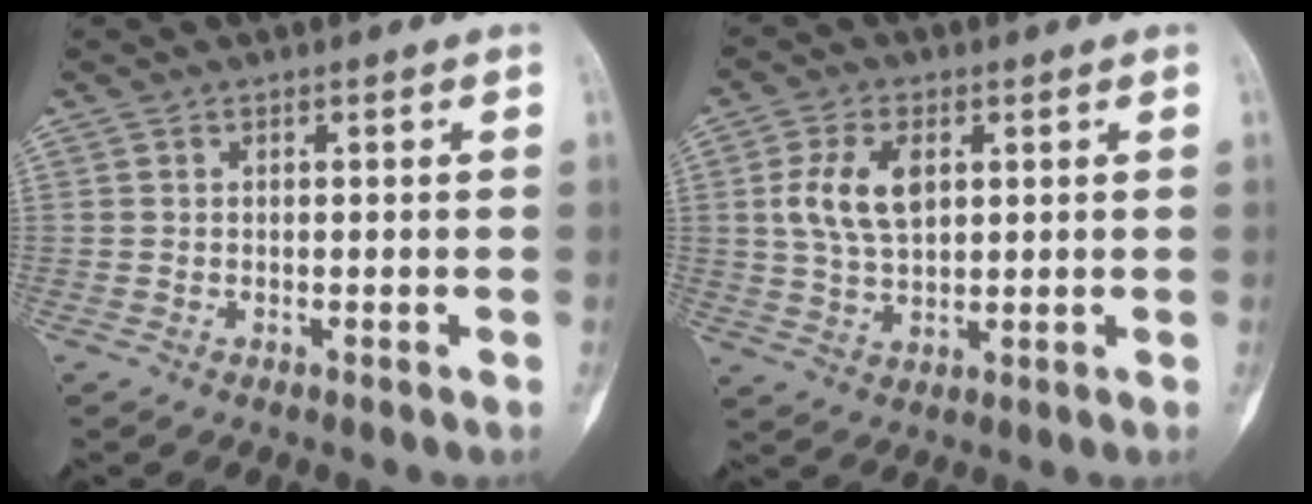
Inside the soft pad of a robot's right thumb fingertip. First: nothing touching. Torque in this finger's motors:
{"motor_torque": [0.13, 0.06, 0.70, 0.06, 0.07]}